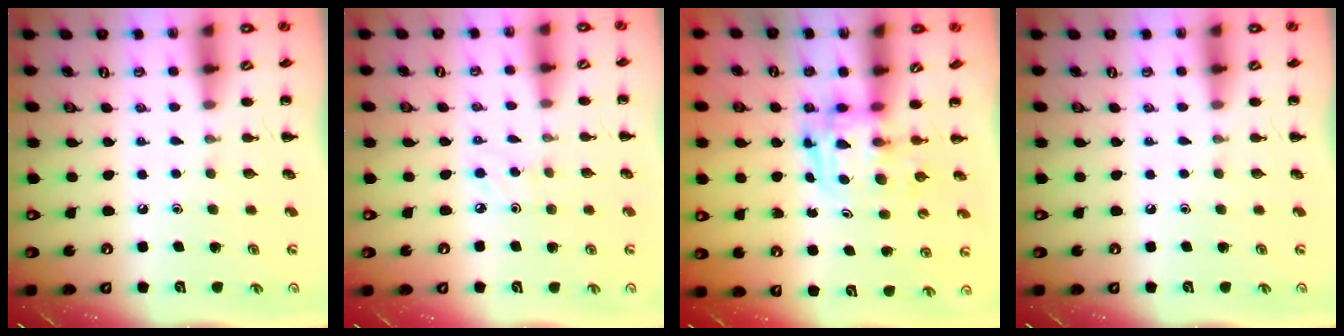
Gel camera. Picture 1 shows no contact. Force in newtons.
{"total": 3.5, "press": 3.3, "slide": 1.0}
{"total": 3.2, "press": 3.1, "slide": 0.5}
{"total": 0.0}